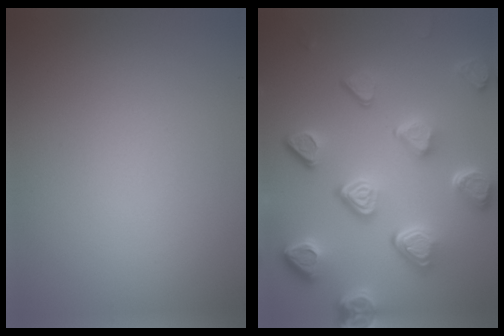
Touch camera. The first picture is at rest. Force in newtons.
{"total": 7.6, "press": 5.7, "slide": 5.1}